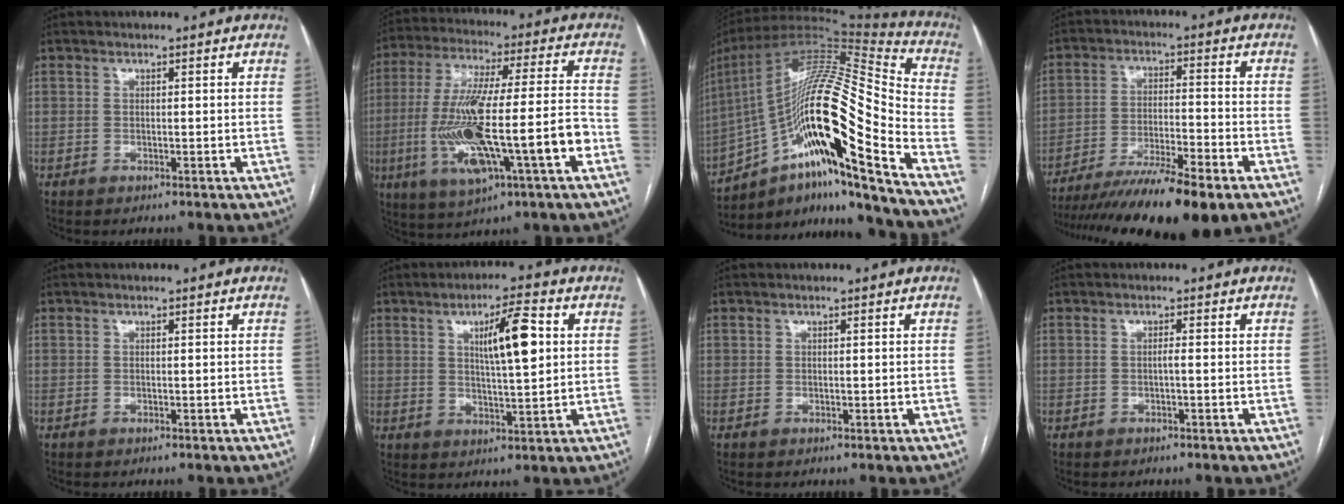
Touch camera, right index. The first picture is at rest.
{"total": 19.7, "force": [-5.2, 2.2, 18.9], "torque": [-0.362, -0.003, -0.084]}
{"total": 27.2, "force": [-13.6, 2.7, 23.5], "torque": [-0.408, 0.003, -0.233]}
{"total": 18.1, "force": [-14.1, 1.1, 11.3], "torque": [-0.169, -0.028, -0.229]}
{"total": 0.0}
{"total": 8.6, "force": [2.3, 1.2, 8.2], "torque": [-0.135, 0.007, 0.041]}
{"total": 0.5, "force": [0.2, 0.4, 0.2], "torque": [0.001, -0.001, 0.003]}
{"total": 0.7, "force": [-0.2, 0.0, 0.7], "torque": [-0.012, 0.002, -0.002]}